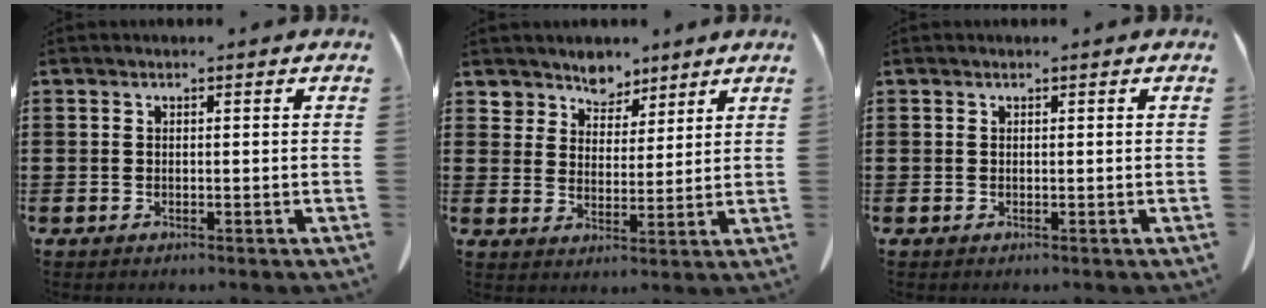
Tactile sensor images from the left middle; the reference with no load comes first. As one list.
[{"total": 5.3, "force": [4.6, 2.6, -0.2], "torque": [-0.027, -0.024, 0.085]}, {"total": 0.0}]